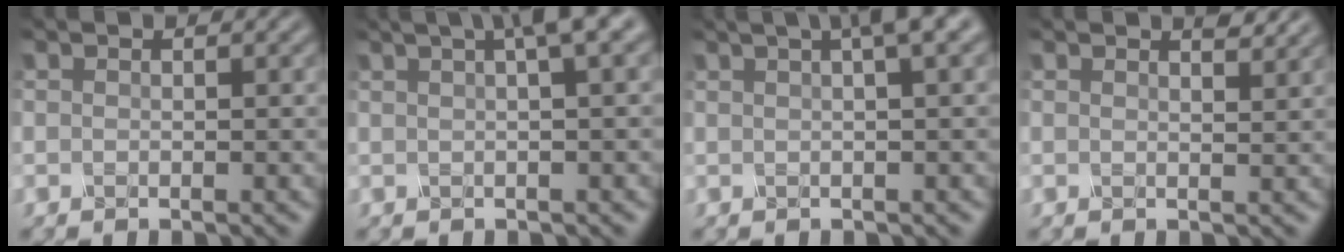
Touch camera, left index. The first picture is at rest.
{"total": 4.8, "force": [2.4, 1.0, 4.1], "torque": [-0.048, 0.019, 0.032]}
{"total": 4.5, "force": [2.3, 0.9, 3.8], "torque": [-0.045, 0.017, 0.029]}
{"total": 1.5, "force": [1.3, 0.2, 0.7], "torque": [-0.007, 0.000, 0.017]}